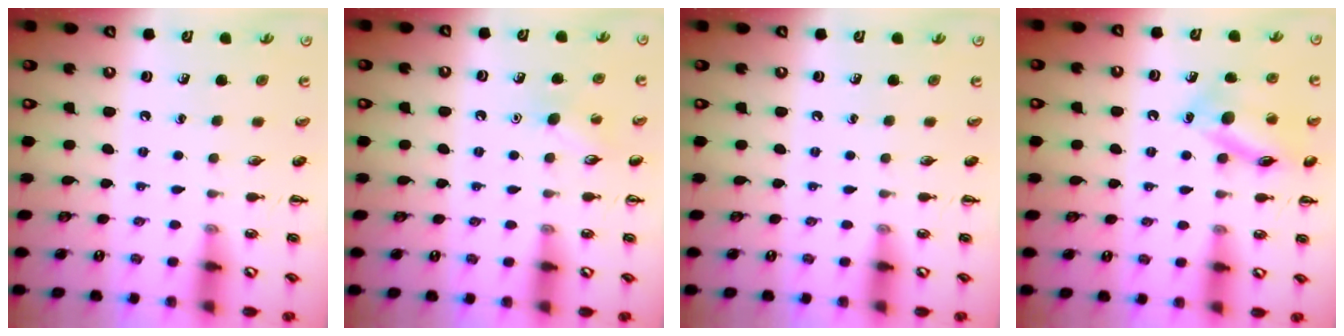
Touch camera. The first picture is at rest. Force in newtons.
{"total": 8.2, "press": 8.1, "slide": 1.4}
{"total": 0.0}
{"total": 13.9, "press": 13.8, "slide": 1.0}